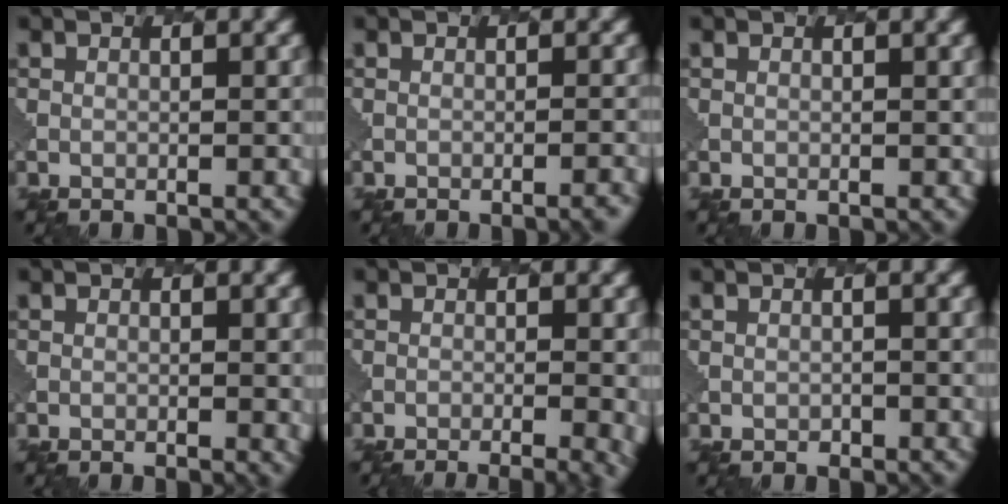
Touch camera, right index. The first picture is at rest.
{"total": 1.7, "force": [-1.1, 0.5, 1.1], "torque": [0.002, 0.014, -0.019]}
{"total": 0.0}
{"total": 1.7, "force": [-0.1, 0.8, 1.5], "torque": [-0.012, -0.002, 0.001]}
{"total": 5.8, "force": [-2.9, 2.3, 4.4], "torque": [-0.033, 0.000, -0.031]}
{"total": 0.7, "force": [-0.2, 0.3, -0.5], "torque": [0.002, -0.001, -0.005]}